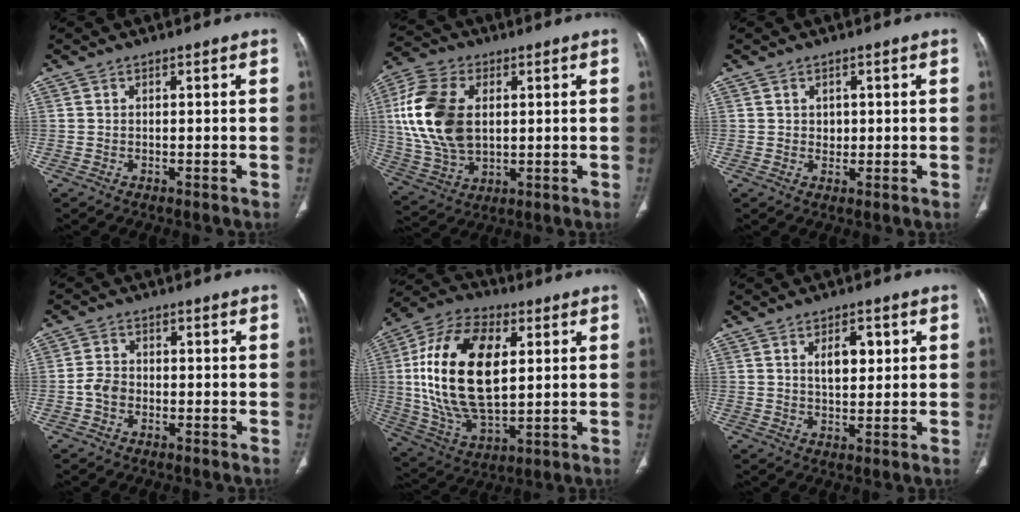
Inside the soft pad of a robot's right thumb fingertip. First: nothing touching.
{"total": 17.4, "force": [2.6, 11.0, 13.2], "torque": [-0.270, -0.001, 0.054]}
{"total": 1.6, "force": [0.3, 1.3, 0.8], "torque": [-0.004, -0.002, 0.008]}
{"total": 3.1, "force": [-1.0, 2.4, 1.7], "torque": [-0.025, 0.010, -0.025]}
{"total": 23.3, "force": [3.7, 12.4, 19.4], "torque": [-0.370, -0.008, 0.067]}
{"total": 5.7, "force": [1.8, 3.0, 4.5], "torque": [-0.057, -0.008, 0.030]}